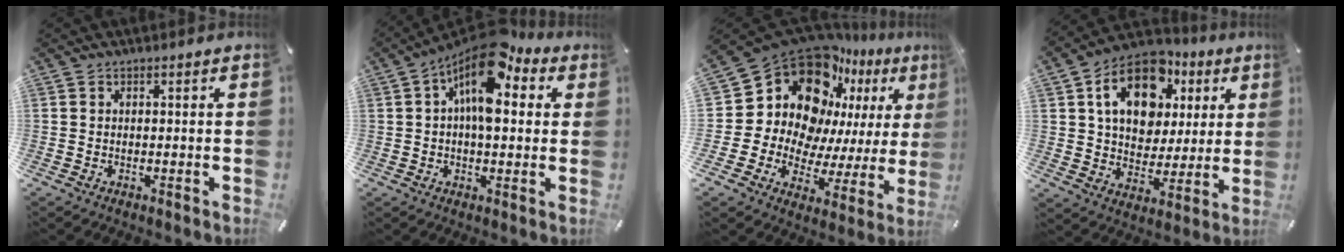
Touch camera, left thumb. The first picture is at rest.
{"total": 14.4, "force": [6.1, 7.1, 11.0], "torque": [-0.172, -0.033, 0.104]}
{"total": 19.1, "force": [11.0, 13.4, 8.0], "torque": [-0.125, -0.110, 0.211]}
{"total": 16.7, "force": [7.2, 12.1, 8.8], "torque": [-0.154, -0.014, 0.136]}